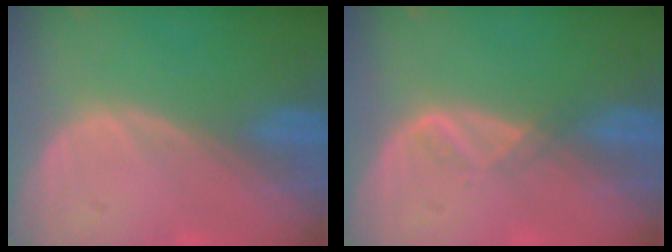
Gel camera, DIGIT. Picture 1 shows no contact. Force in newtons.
{"total": 1.6, "press": 1.5, "slide": 0.7}